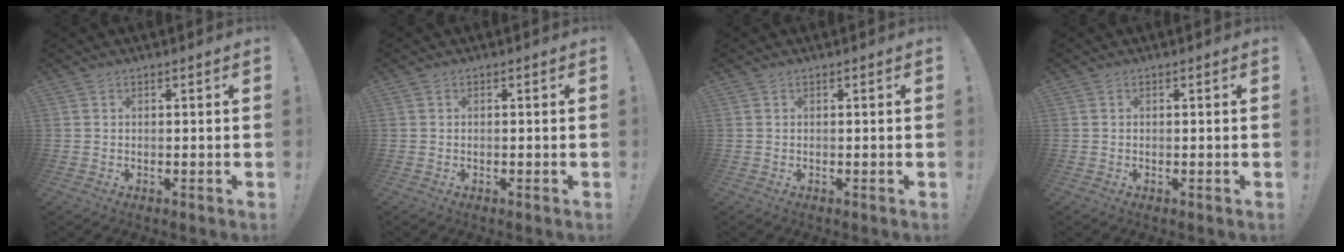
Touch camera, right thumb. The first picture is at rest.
{"total": 0.0}
{"total": 0.0}
{"total": 0.0}